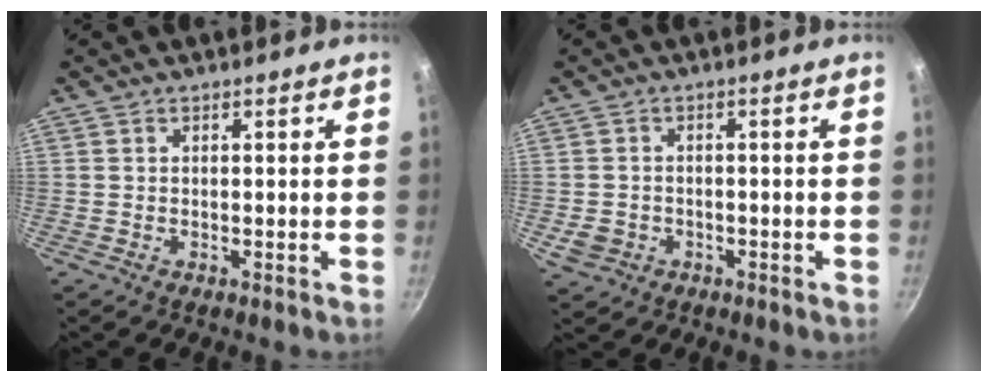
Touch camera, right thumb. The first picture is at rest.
{"total": 5.0, "force": [-1.4, 4.3, 2.1], "torque": [-0.034, 0.015, -0.010]}